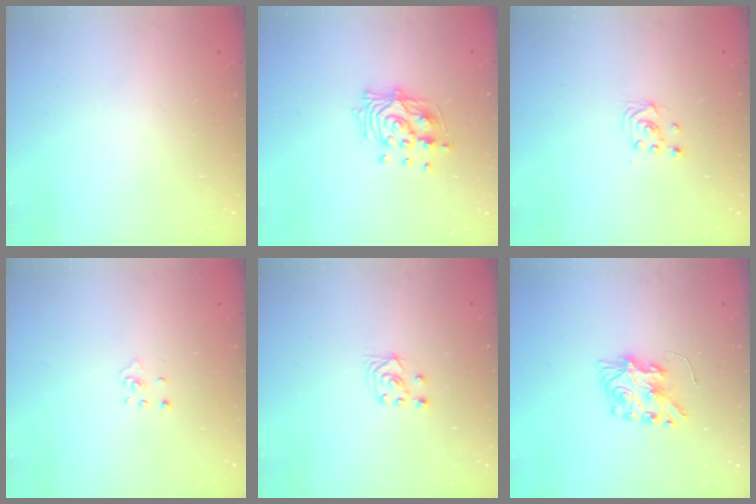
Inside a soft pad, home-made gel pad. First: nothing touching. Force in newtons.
{"total": 12.7, "press": 12.7, "slide": 1.3}
{"total": 2.6, "press": 2.4, "slide": 1.0}
{"total": 2.9, "press": 2.9, "slide": 0.3}
{"total": 2.6, "press": 2.5, "slide": 1.0}
{"total": 7.7, "press": 7.7, "slide": 0.3}